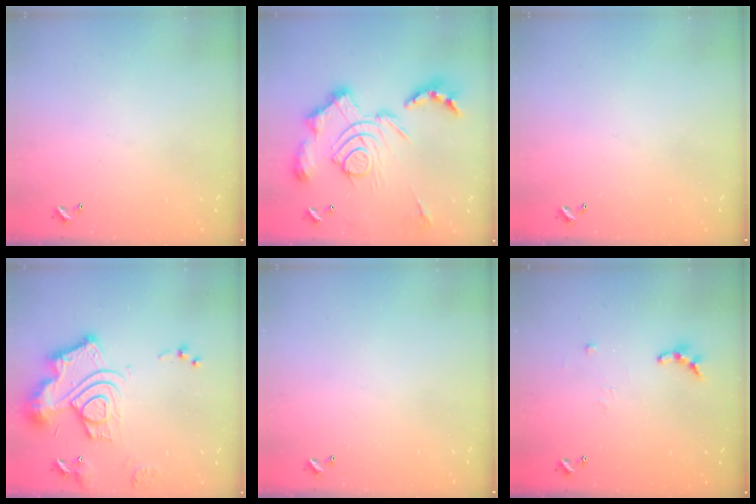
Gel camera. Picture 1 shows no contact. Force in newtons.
{"total": 3.6, "press": 2.9, "slide": 2.2}
{"total": 0.0}
{"total": 19.6, "press": 19.5, "slide": 2.1}
{"total": 0.0}
{"total": 6.7, "press": 6.7, "slide": 0.6}